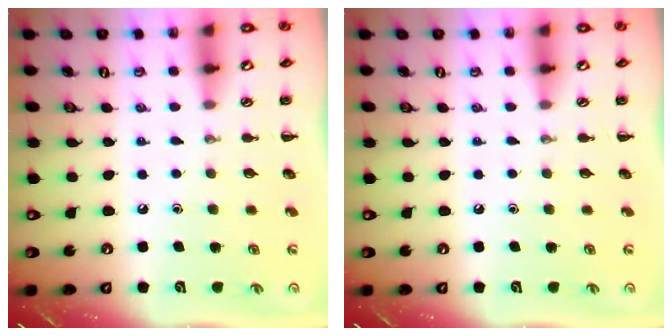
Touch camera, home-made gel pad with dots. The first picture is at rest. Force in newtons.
{"total": 0.0}